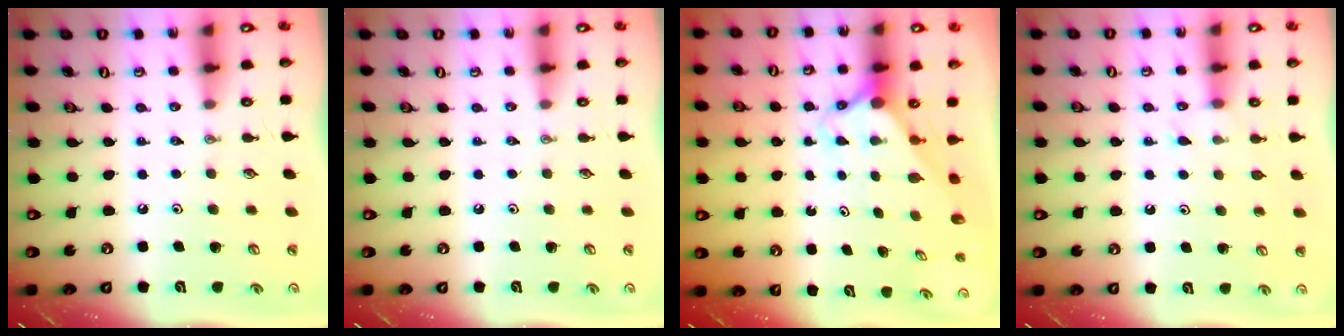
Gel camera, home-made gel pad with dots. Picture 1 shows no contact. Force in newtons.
{"total": 0.0}
{"total": 2.6, "press": 2.6, "slide": 0.2}
{"total": 5.6, "press": 5.6, "slide": 0.5}